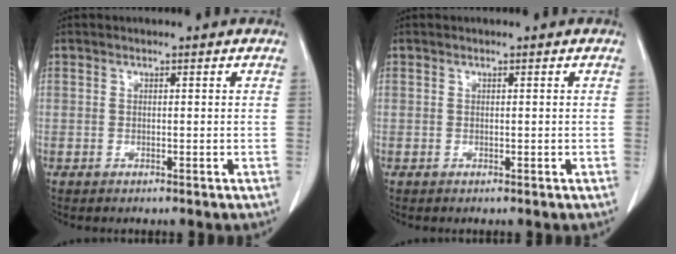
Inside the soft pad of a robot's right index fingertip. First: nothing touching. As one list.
[{"total": 0.0}]